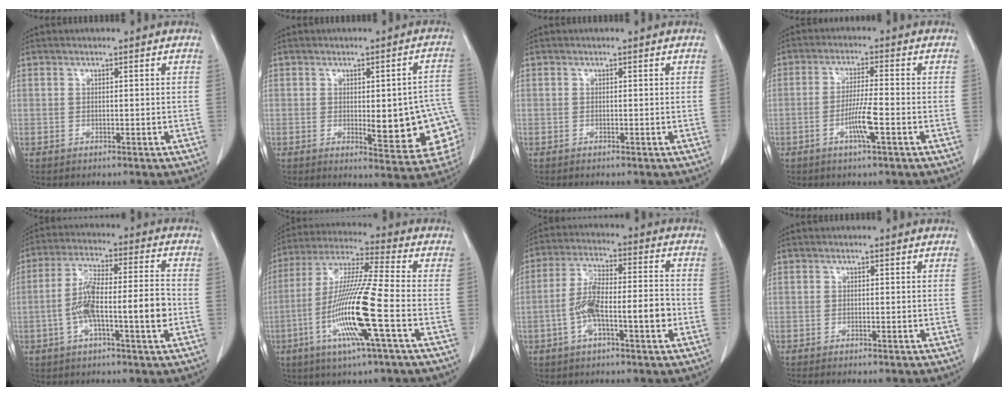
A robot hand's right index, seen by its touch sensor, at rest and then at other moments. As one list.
[{"total": 13.6, "force": [-2.1, 3.8, 12.9], "torque": [-0.107, 0.013, -0.009]}, {"total": 0.0}, {"total": 5.2, "force": [-1.9, -0.2, 4.9], "torque": [-0.092, -0.005, -0.035]}, {"total": 10.9, "force": [-2.7, 1.5, 10.4], "torque": [-0.194, 0.022, -0.047]}, {"total": 15.2, "force": [-4.6, -0.6, 14.4], "torque": [-0.293, -0.013, -0.094]}, {"total": 9.8, "force": [-2.9, 2.4, 9.1], "torque": [-0.172, 0.026, -0.051]}, {"total": 1.5, "force": [-1.3, 0.0, 0.7], "torque": [-0.009, -0.001, -0.016]}]